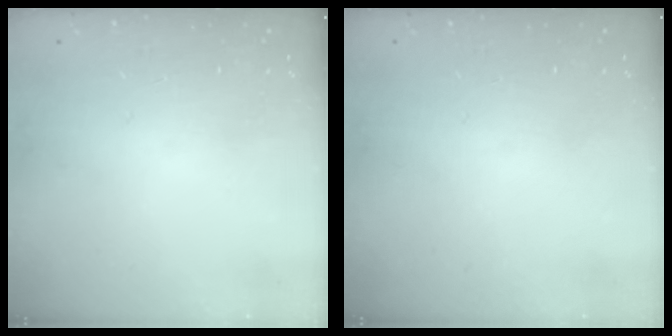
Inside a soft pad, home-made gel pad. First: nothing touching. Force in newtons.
{"total": 0.0}